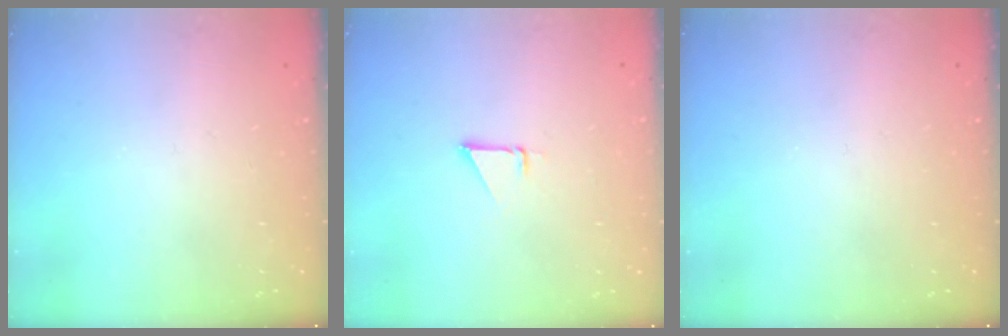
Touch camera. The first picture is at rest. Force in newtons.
{"total": 1.5, "press": 1.5, "slide": 0.1}
{"total": 0.0}